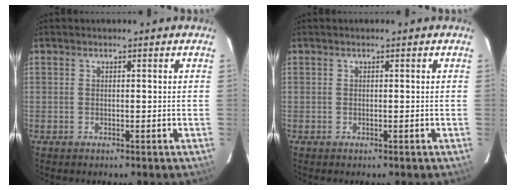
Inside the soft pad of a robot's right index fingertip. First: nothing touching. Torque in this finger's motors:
{"motor_torque": [0.05, 0.02, -0.01, 0.00]}